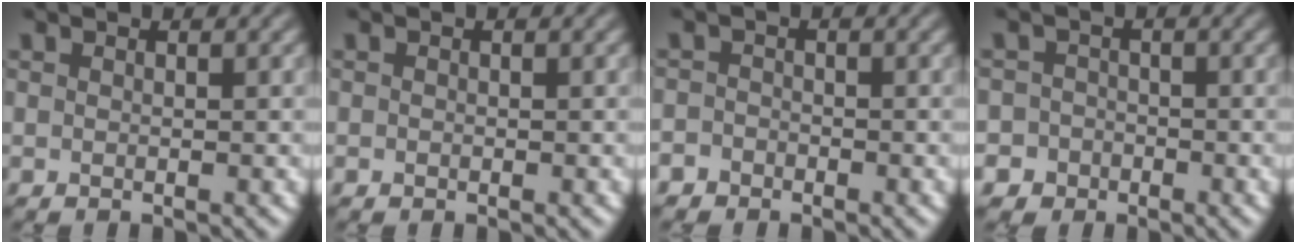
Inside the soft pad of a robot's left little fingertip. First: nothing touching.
{"total": 0.0}
{"total": 1.5, "force": [-1.0, 1.1, 0.1], "torque": [0.021, 0.005, -0.024]}
{"total": 3.5, "force": [-1.8, 3.0, 0.0], "torque": [0.038, 0.004, -0.042]}